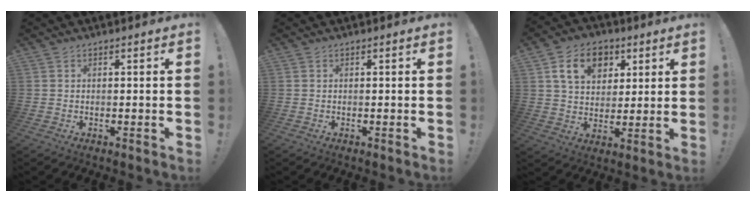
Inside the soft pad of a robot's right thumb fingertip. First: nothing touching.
{"total": 0.0}
{"total": 12.7, "force": [5.3, 9.5, 6.6], "torque": [-0.097, -0.009, 0.100]}